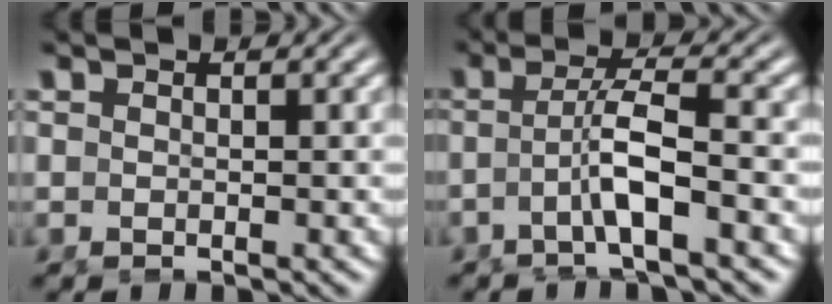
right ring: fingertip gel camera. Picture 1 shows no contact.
{"total": 3.3, "force": [-1.1, -0.1, 3.1], "torque": [-0.060, -0.008, -0.013]}